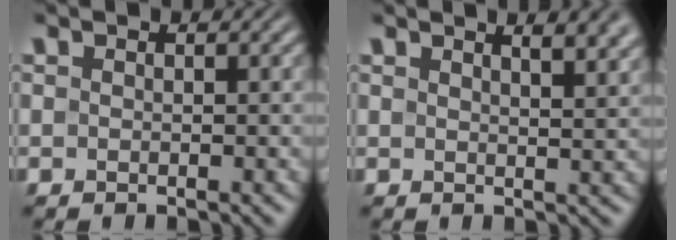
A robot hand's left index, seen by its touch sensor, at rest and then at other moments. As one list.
[{"total": 4.7, "force": [3.1, 1.7, 3.2], "torque": [-0.013, 0.025, 0.024]}]